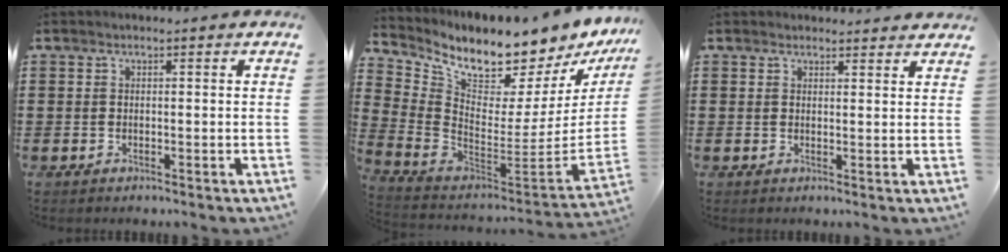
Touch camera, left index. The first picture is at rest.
{"total": 7.5, "force": [6.8, 1.6, 2.6], "torque": [-0.079, -0.075, 0.111]}
{"total": 1.6, "force": [1.5, 0.4, -0.1], "torque": [0.005, -0.002, 0.029]}